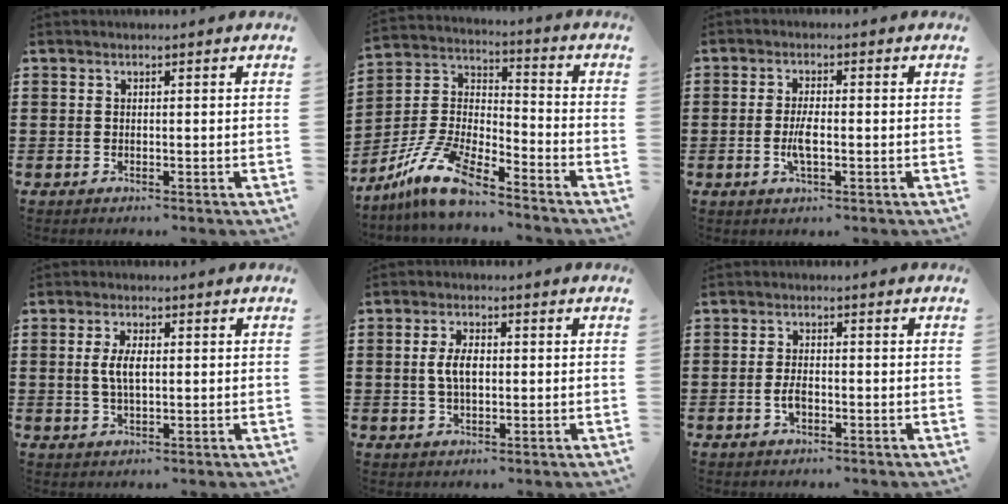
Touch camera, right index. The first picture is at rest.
{"total": 10.8, "force": [-8.9, 2.2, 5.7], "torque": [-0.146, 0.008, -0.183]}
{"total": 3.5, "force": [-0.8, 1.1, 3.3], "torque": [-0.072, -0.002, -0.019]}
{"total": 4.2, "force": [0.3, 1.8, 3.8], "torque": [-0.083, 0.004, 0.001]}
{"total": 4.3, "force": [0.2, 2.2, 3.7], "torque": [-0.081, 0.006, -0.001]}
{"total": 2.4, "force": [-0.8, 1.1, 2.0], "torque": [-0.043, 0.001, -0.016]}